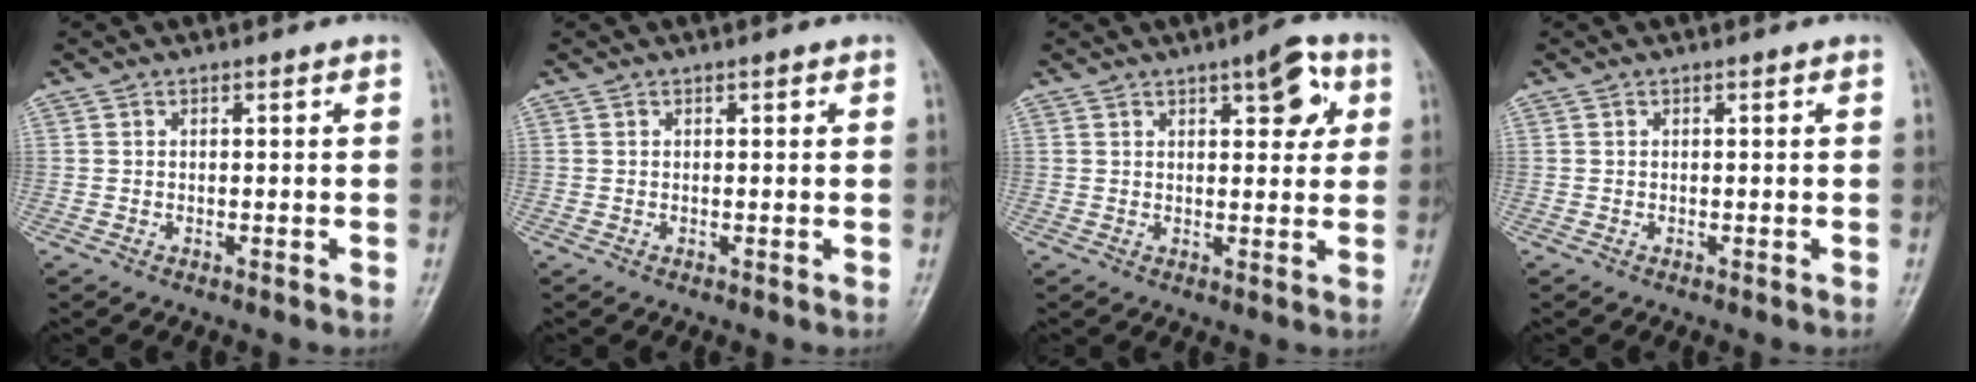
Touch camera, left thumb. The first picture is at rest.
{"total": 0.7, "force": [0.3, 0.3, 0.5], "torque": [-0.006, 0.000, 0.004]}
{"total": 7.2, "force": [3.0, 3.0, 5.8], "torque": [-0.051, -0.006, 0.034]}
{"total": 0.0}